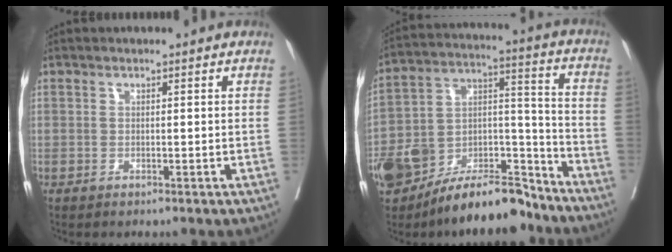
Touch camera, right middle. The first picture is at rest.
{"total": 19.1, "force": [-15.1, 7.0, 9.5], "torque": [-0.179, 0.037, -0.261]}